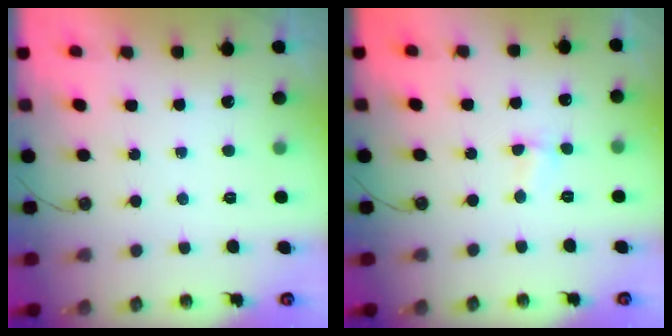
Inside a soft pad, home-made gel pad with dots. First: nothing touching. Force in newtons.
{"total": 1.6, "press": 1.3, "slide": 0.9}